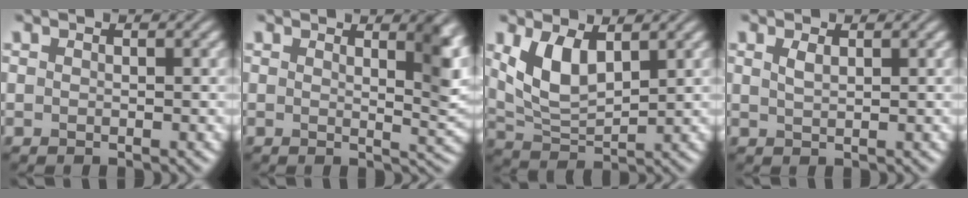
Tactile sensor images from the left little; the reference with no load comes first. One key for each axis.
{"total": 4.6, "fx": 2.2, "fy": 1.4, "fz": 3.7, "tx": -0.035, "ty": -0.002, "tz": 0.030}
{"total": 5.1, "fx": 2.1, "fy": 2.5, "fz": 4.0, "tx": -0.090, "ty": -0.005, "tz": 0.046}
{"total": 1.1, "fx": 0.7, "fy": 0.4, "fz": 0.8, "tx": -0.020, "ty": 0.002, "tz": 0.015}